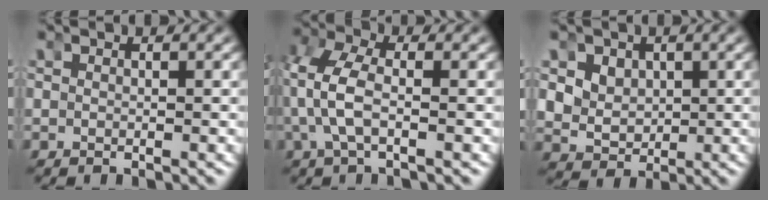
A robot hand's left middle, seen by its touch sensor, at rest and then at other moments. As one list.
[{"total": 4.9, "force": [0.6, 2.8, 3.9], "torque": [-0.106, 0.004, 0.006]}, {"total": 5.3, "force": [0.7, 4.9, 1.9], "torque": [-0.064, -0.025, 0.024]}]